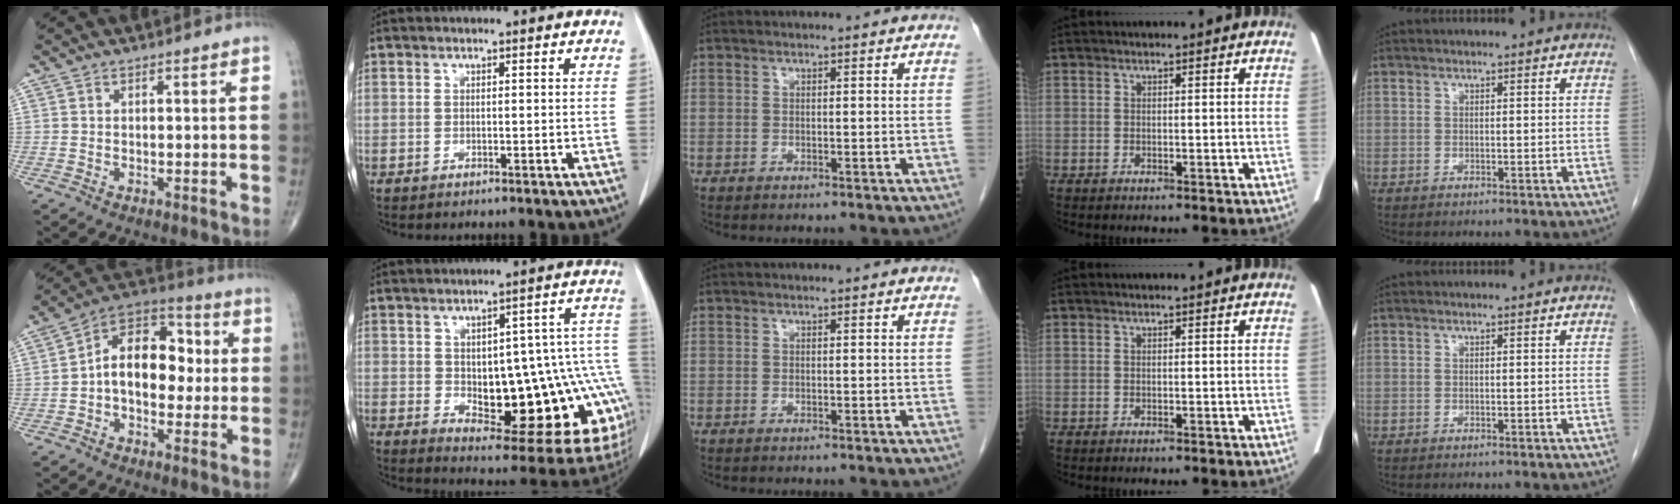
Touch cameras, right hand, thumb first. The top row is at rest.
{"thumb": {"total": 14.0, "force": [0.0, 9.1, 10.6], "torque": [-0.128, 0.042, -0.010]}, "index": {"total": 22.7, "force": [-3.1, 8.5, 20.9], "torque": [-0.184, 0.036, -0.012]}}